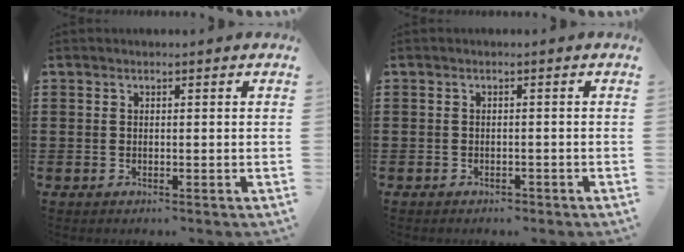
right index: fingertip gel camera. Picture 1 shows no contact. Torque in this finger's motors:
{"motor_torque": [-0.01, -0.03, -0.02, 0.00]}